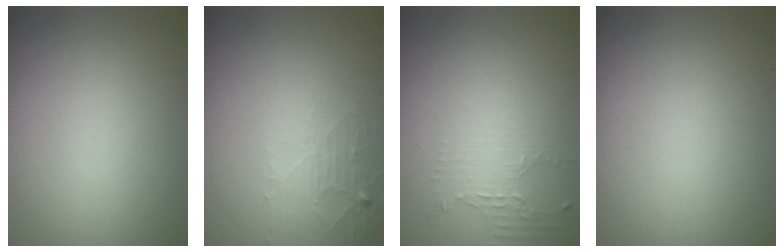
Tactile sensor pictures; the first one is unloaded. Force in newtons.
{"total": 2.2, "press": 2.2, "slide": 0.5}
{"total": 2.2, "press": 1.5, "slide": 1.5}
{"total": 0.0}